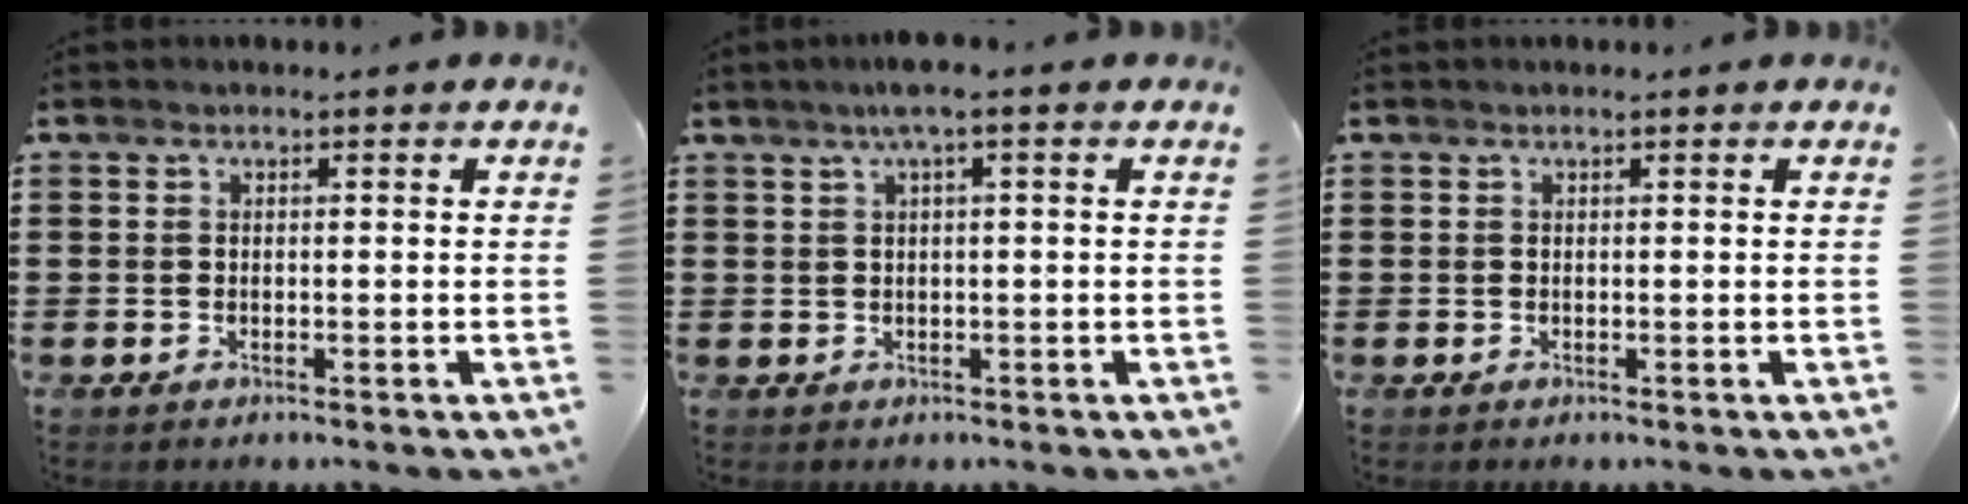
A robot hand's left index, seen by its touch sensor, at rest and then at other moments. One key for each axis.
{"total": 2.4, "fx": 1.0, "fy": -0.1, "fz": 2.2, "tx": -0.042, "ty": 0.000, "tz": 0.017}
{"total": 0.0}